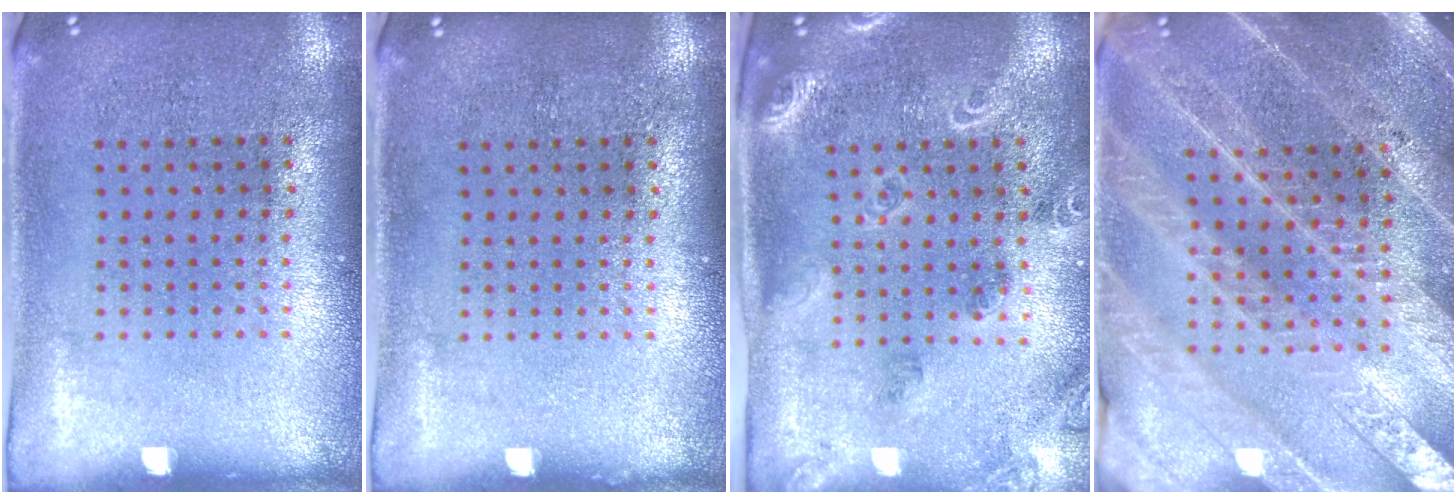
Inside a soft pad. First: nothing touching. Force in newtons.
{"total": 0.0}
{"total": 1.8, "press": 1.8, "slide": 0.4}
{"total": 3.7, "press": 3.4, "slide": 1.3}